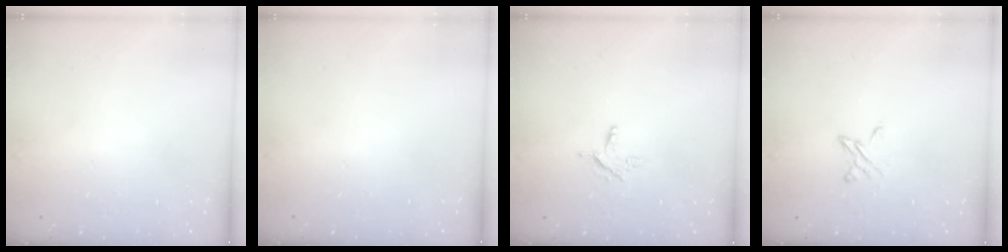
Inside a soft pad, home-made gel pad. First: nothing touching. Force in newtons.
{"total": 0.0}
{"total": 4.1, "press": 4.1, "slide": 0.4}
{"total": 3.0, "press": 3.0, "slide": 0.3}